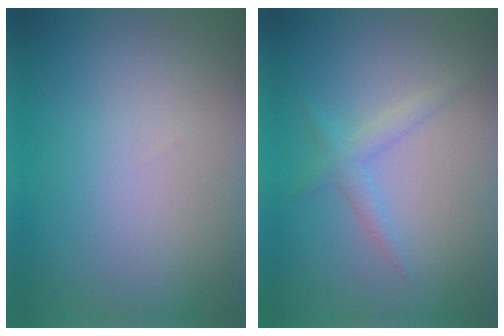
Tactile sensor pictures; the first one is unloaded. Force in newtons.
{"total": 1.6, "press": 1.6, "slide": 0.1}